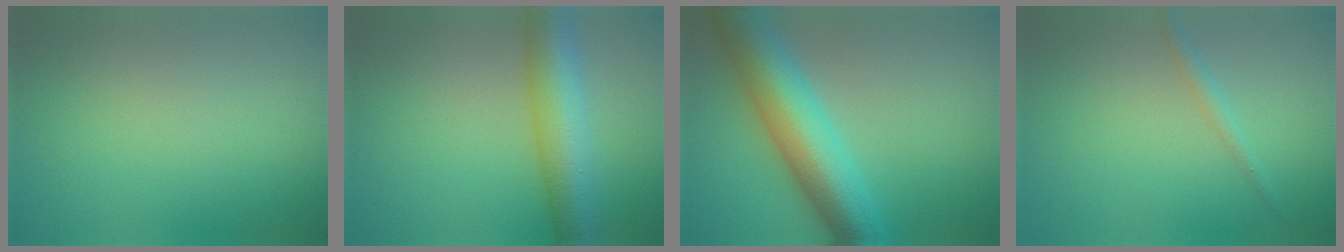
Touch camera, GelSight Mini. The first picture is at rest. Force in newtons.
{"total": 8.0, "press": 8.0, "slide": 0.3}
{"total": 10.1, "press": 10.1, "slide": 0.1}
{"total": 1.4, "press": 1.4, "slide": 0.0}